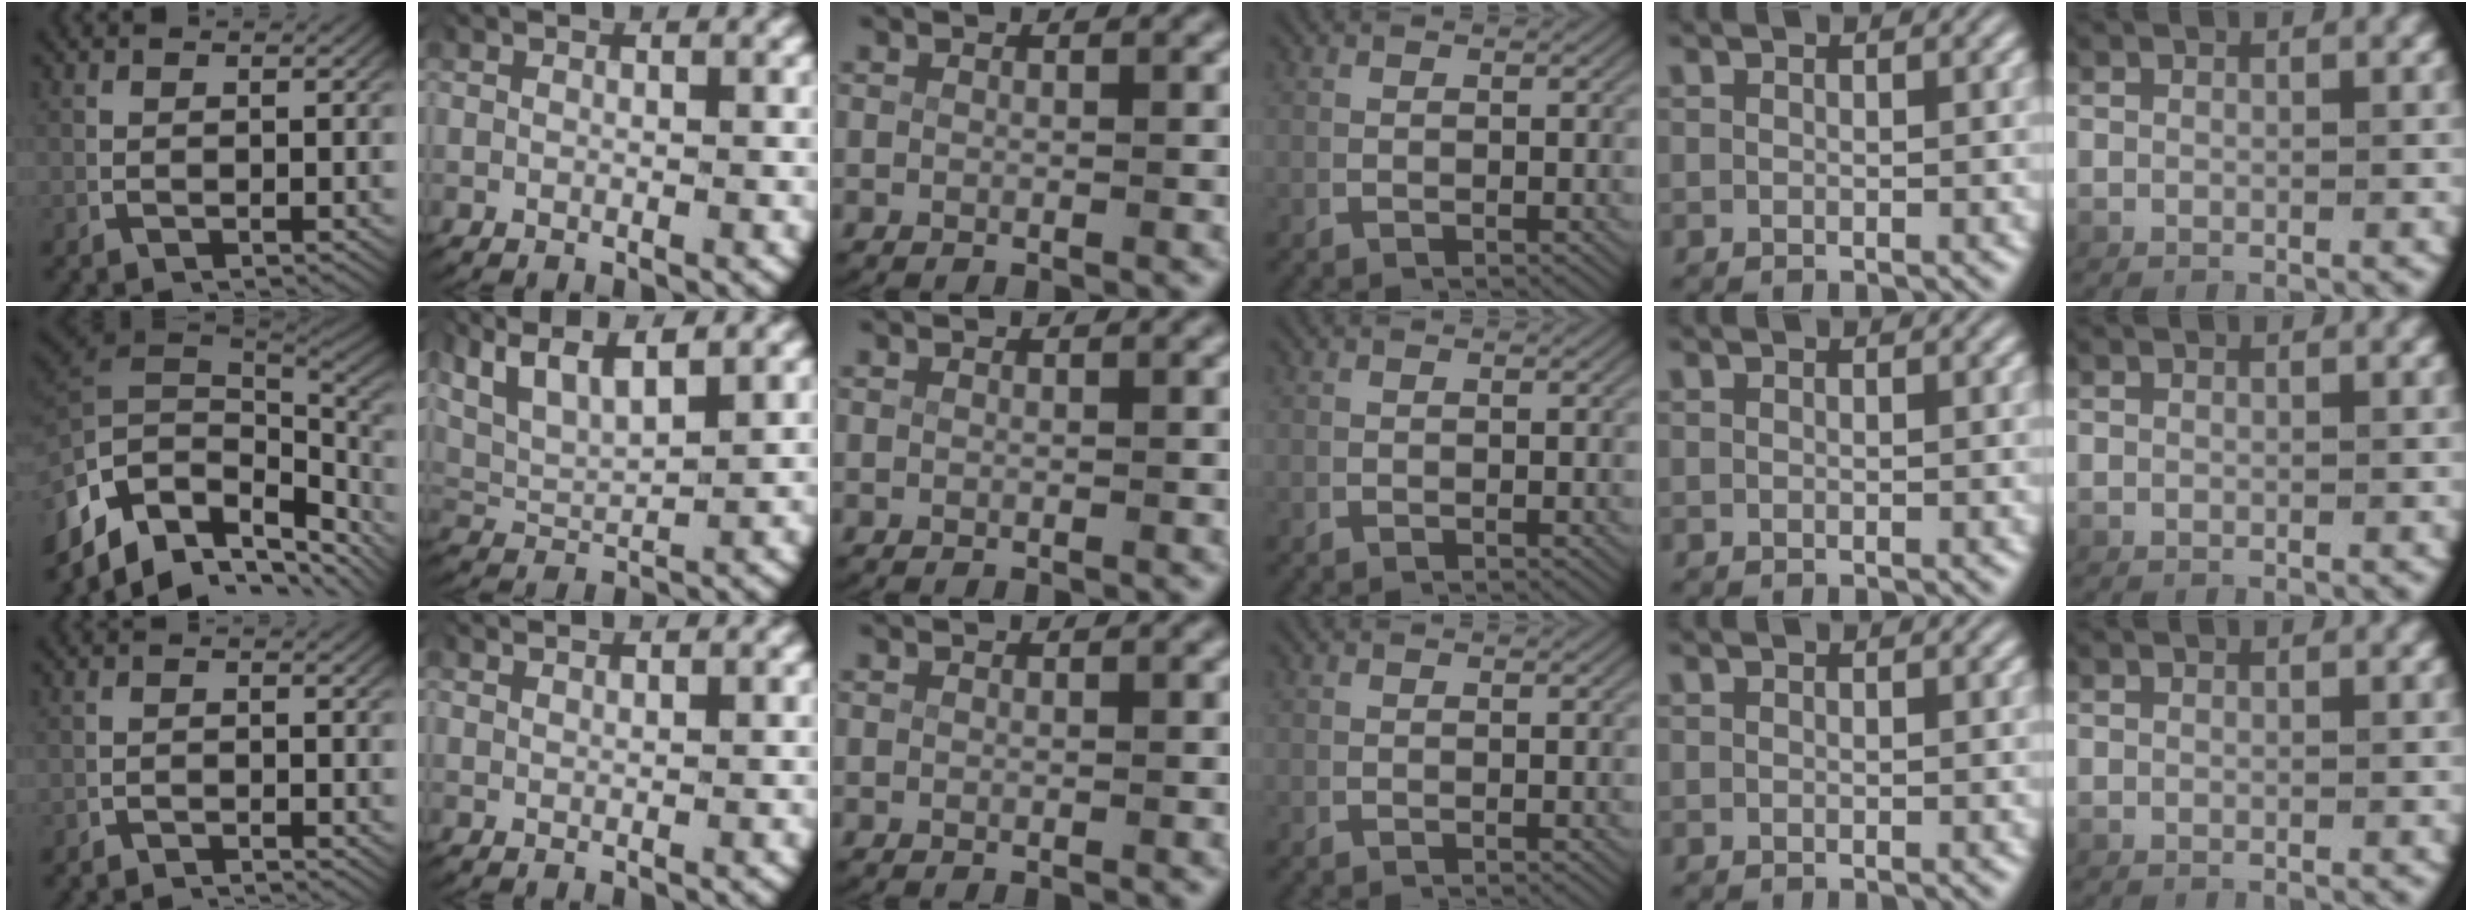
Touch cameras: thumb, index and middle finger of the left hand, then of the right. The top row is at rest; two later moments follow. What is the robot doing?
{"motion": "lift_and_place", "object": "coat"}